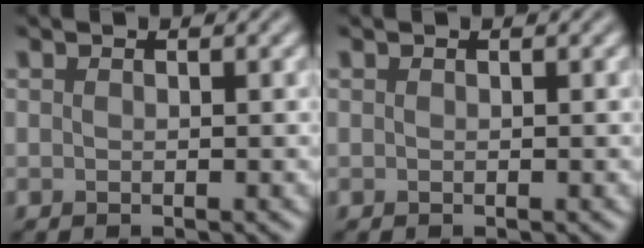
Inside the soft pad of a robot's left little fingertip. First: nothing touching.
{"total": 0.0}